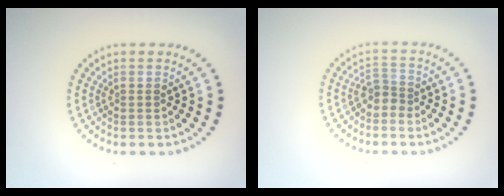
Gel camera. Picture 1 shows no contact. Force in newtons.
{"total": 1.8, "press": 1.2, "slide": 1.3}